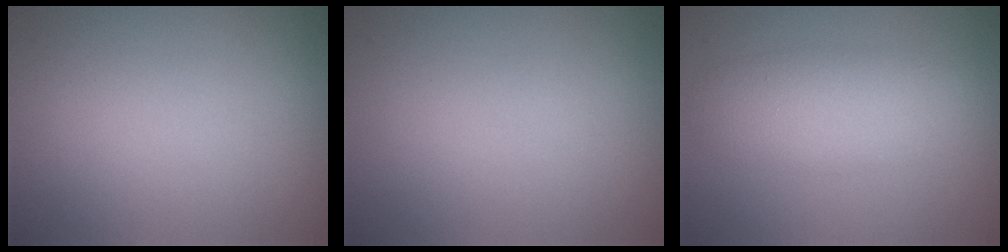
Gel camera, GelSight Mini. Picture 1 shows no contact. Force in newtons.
{"total": 0.0}
{"total": 4.3, "press": 4.3, "slide": 0.1}